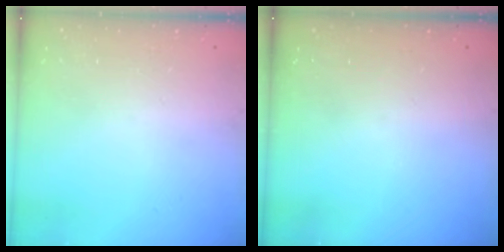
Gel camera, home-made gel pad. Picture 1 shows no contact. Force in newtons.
{"total": 0.0}